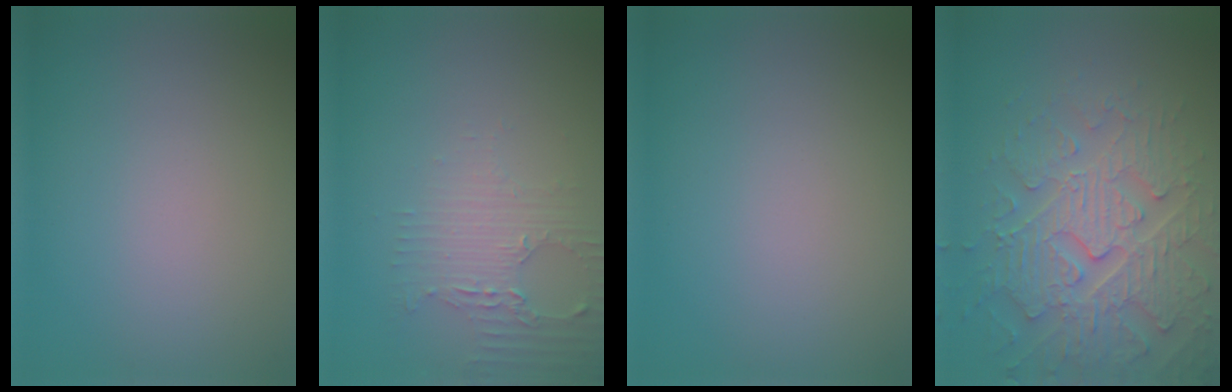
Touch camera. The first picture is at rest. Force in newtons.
{"total": 2.7, "press": 2.4, "slide": 1.3}
{"total": 0.0}
{"total": 6.1, "press": 5.3, "slide": 3.0}